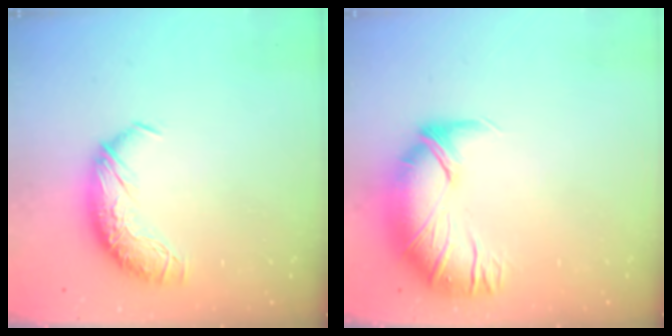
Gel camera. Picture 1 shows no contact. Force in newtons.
{"total": 2.7, "press": 0.8, "slide": 2.6}